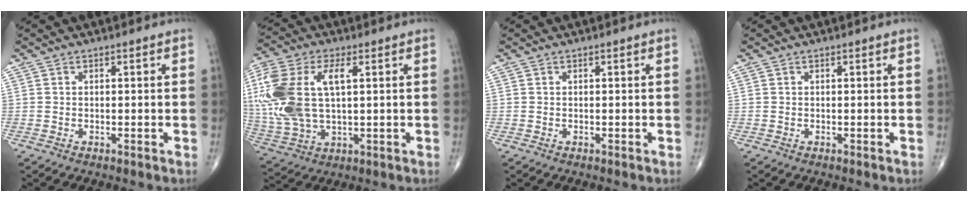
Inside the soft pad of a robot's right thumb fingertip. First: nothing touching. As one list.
[{"total": 19.1, "force": [3.4, 10.0, 16.0], "torque": [-0.377, 0.005, 0.065]}, {"total": 0.0}, {"total": 0.0}]